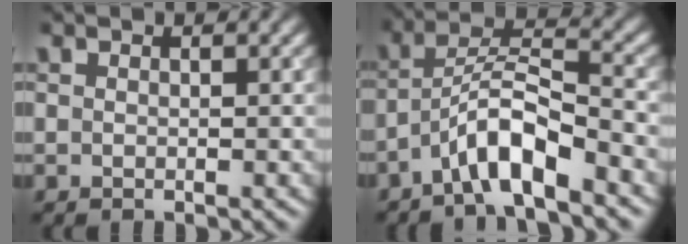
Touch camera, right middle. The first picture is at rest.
{"total": 5.4, "force": [-3.4, 1.2, 4.0], "torque": [-0.071, 0.017, -0.066]}